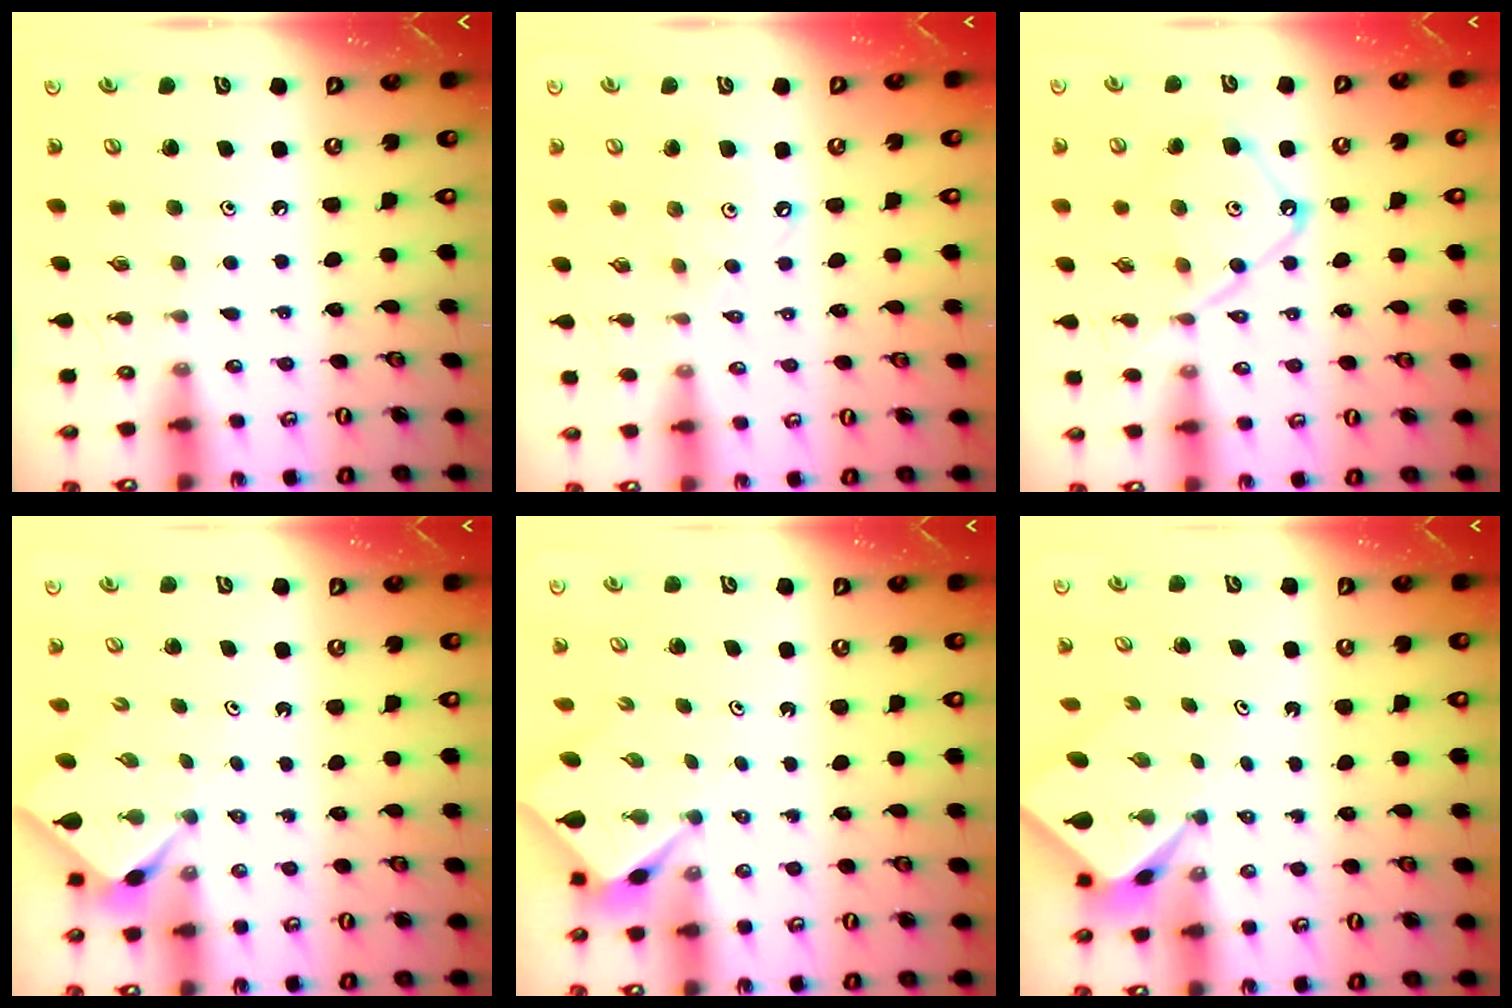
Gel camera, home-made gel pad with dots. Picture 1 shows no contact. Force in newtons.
{"total": 5.5, "press": 5.4, "slide": 0.7}
{"total": 11.9, "press": 11.8, "slide": 1.2}
{"total": 2.4, "press": 2.4, "slide": 0.1}
{"total": 2.6, "press": 2.6, "slide": 0.3}
{"total": 2.5, "press": 2.5, "slide": 0.2}